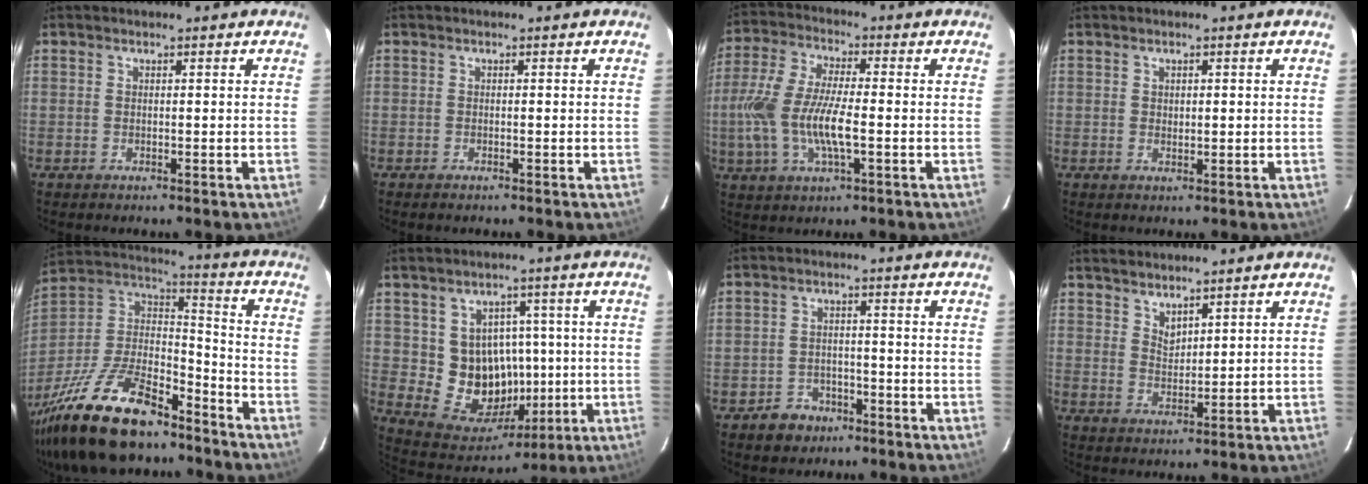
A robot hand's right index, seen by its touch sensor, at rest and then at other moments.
{"total": 0.5, "force": [-0.5, 0.1, 0.2], "torque": [-0.005, -0.001, -0.008]}
{"total": 13.4, "force": [-2.4, 4.3, 12.5], "torque": [-0.266, -0.004, -0.048]}
{"total": 1.3, "force": [0.5, 0.9, 0.8], "torque": [-0.011, 0.003, 0.010]}
{"total": 28.0, "force": [-19.9, 11.1, 16.4], "torque": [-0.344, -0.009, -0.329]}
{"total": 13.2, "force": [0.1, 12.2, 5.0], "torque": [-0.107, 0.014, 0.026]}
{"total": 5.4, "force": [-3.6, 3.9, 1.1], "torque": [-0.039, 0.016, -0.048]}
{"total": 4.0, "force": [3.6, 1.1, 1.3], "torque": [-0.016, -0.001, 0.065]}